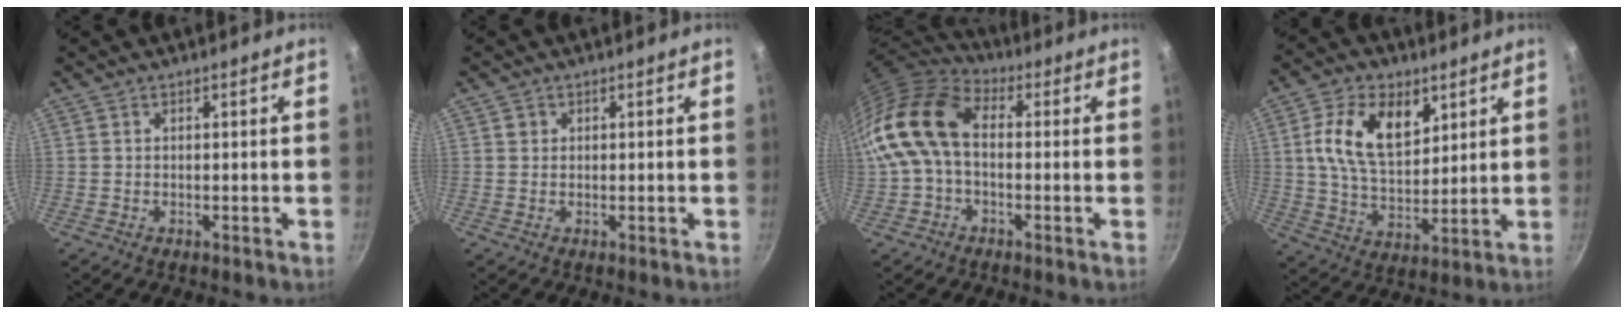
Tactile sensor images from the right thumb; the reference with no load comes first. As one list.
[{"total": 1.1, "force": [0.3, 1.0, 0.2], "torque": [0.000, 0.004, 0.004]}, {"total": 15.9, "force": [-0.1, 10.4, 12.0], "torque": [-0.230, 0.036, -0.018]}, {"total": 14.2, "force": [5.2, 8.6, 10.1], "torque": [-0.155, -0.022, 0.091]}]